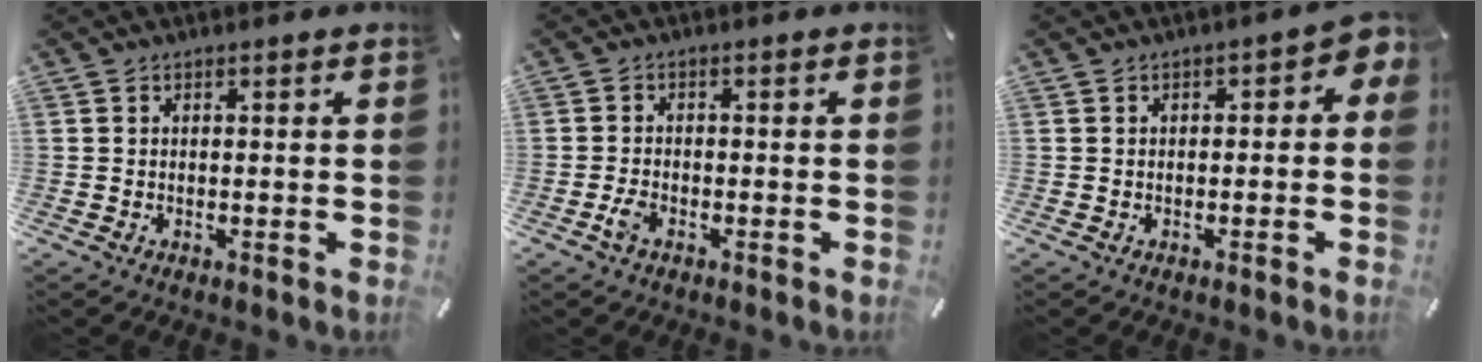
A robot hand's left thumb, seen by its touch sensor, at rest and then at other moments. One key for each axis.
{"total": 2.6, "fx": -1.5, "fy": 1.3, "fz": 1.7, "tx": -0.044, "ty": 0.001, "tz": -0.031}
{"total": 2.9, "fx": -0.6, "fy": 1.8, "fz": 2.2, "tx": -0.035, "ty": 0.009, "tz": -0.015}